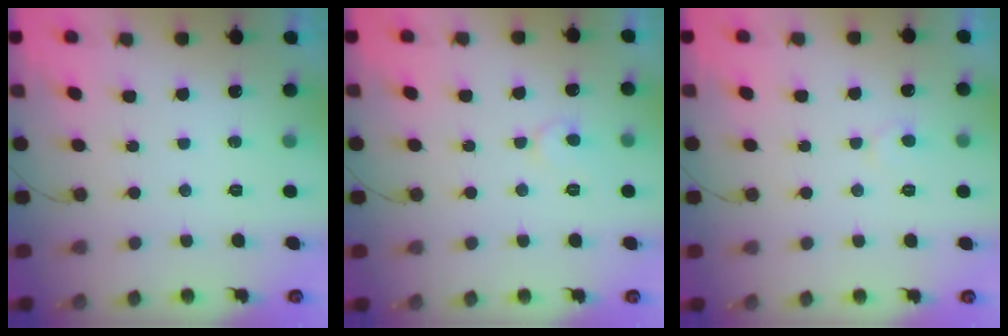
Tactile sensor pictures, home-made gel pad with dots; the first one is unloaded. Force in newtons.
{"total": 6.1, "press": 6.1, "slide": 0.4}
{"total": 5.6, "press": 5.6, "slide": 0.6}